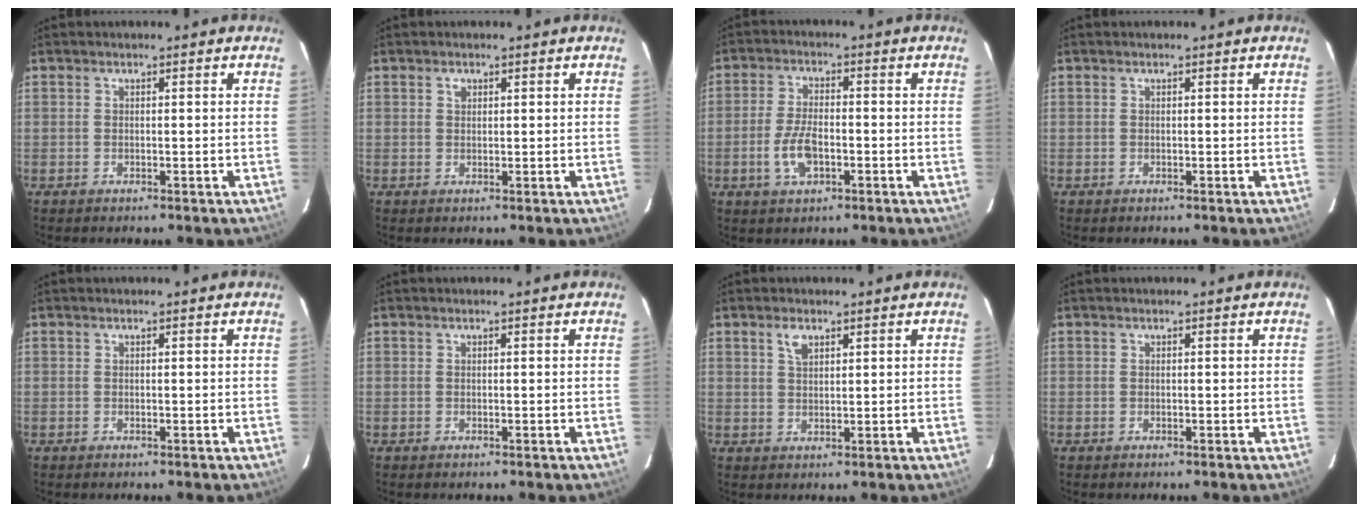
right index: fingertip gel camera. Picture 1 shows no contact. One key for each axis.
{"total": 1.0, "fx": 0.6, "fy": 0.8, "fz": 0.3, "tx": -0.005, "ty": 0.003, "tz": 0.010}
{"total": 6.6, "fx": -2.2, "fy": 3.2, "fz": 5.3, "tx": -0.115, "ty": -0.002, "tz": -0.039}
{"total": 0.0}
{"total": 0.0}
{"total": 0.0}
{"total": 2.7, "fx": 1.6, "fy": 1.3, "fz": 1.6, "tx": -0.027, "ty": 0.005, "tz": 0.031}
{"total": 0.0}